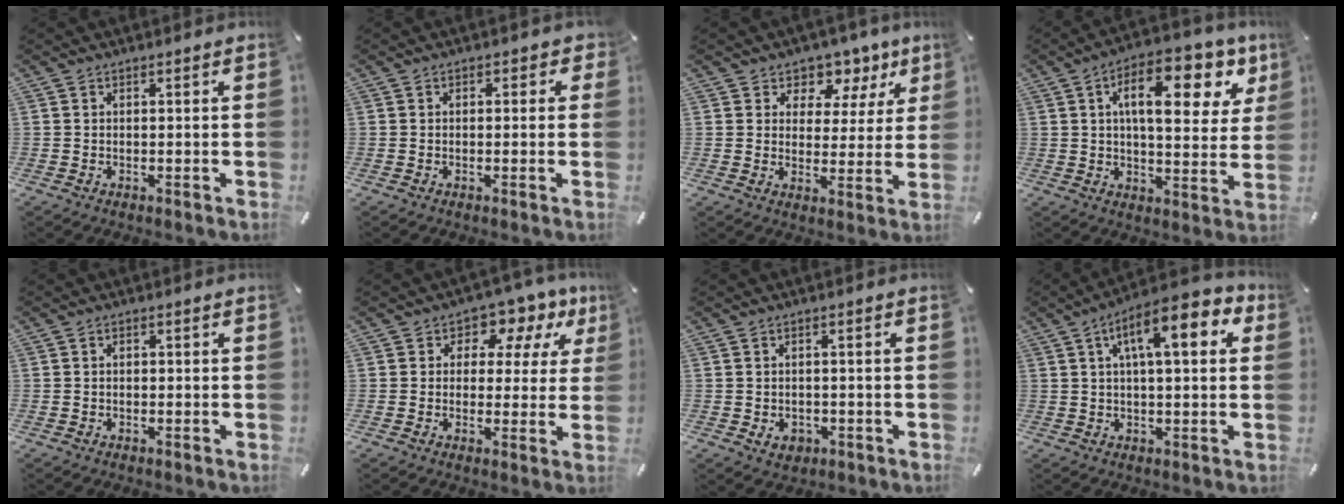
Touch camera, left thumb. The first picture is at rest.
{"total": 1.3, "force": [-0.3, 1.1, 0.7], "torque": [-0.005, 0.004, -0.009]}
{"total": 7.4, "force": [5.1, 5.0, 1.8], "torque": [-0.020, -0.047, 0.085]}
{"total": 17.4, "force": [7.4, 7.8, 13.7], "torque": [-0.205, -0.022, 0.117]}
{"total": 0.8, "force": [-0.1, 0.5, 0.6], "torque": [-0.012, 0.003, -0.004]}
{"total": 7.3, "force": [3.0, 5.5, 3.8], "torque": [-0.054, -0.019, 0.048]}
{"total": 3.3, "force": [-1.1, 2.8, 1.5], "torque": [-0.017, 0.001, -0.019]}
{"total": 12.5, "force": [4.6, 4.1, 10.9], "torque": [-0.177, -0.012, 0.074]}